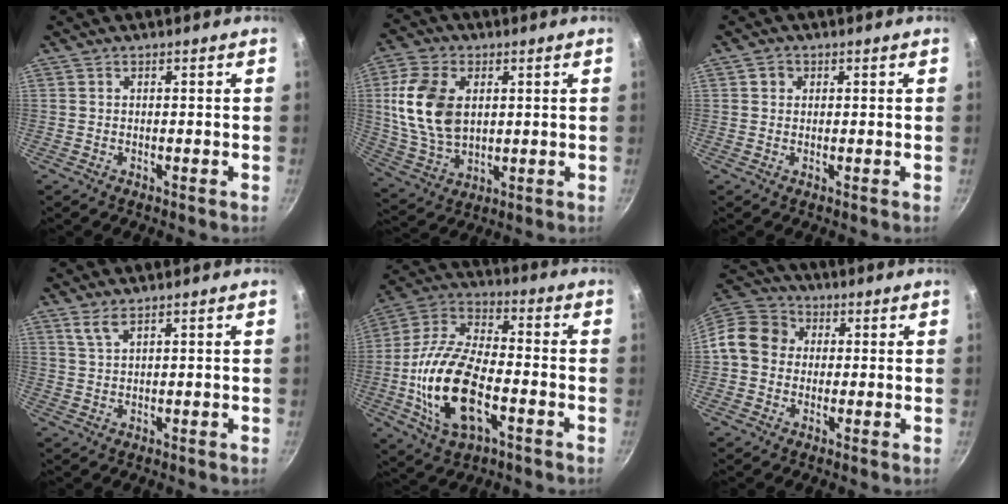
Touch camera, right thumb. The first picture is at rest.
{"total": 14.7, "force": [2.6, 9.7, 10.7], "torque": [-0.194, -0.008, 0.058]}
{"total": 1.9, "force": [0.6, 1.6, 0.8], "torque": [-0.008, 0.003, 0.008]}
{"total": 2.9, "force": [2.0, 0.6, 2.0], "torque": [-0.042, -0.009, 0.045]}
{"total": 19.4, "force": [-4.9, 9.7, 16.0], "torque": [-0.304, 0.027, -0.102]}
{"total": 10.9, "force": [0.7, 9.5, 5.2], "torque": [-0.071, 0.027, -0.010]}